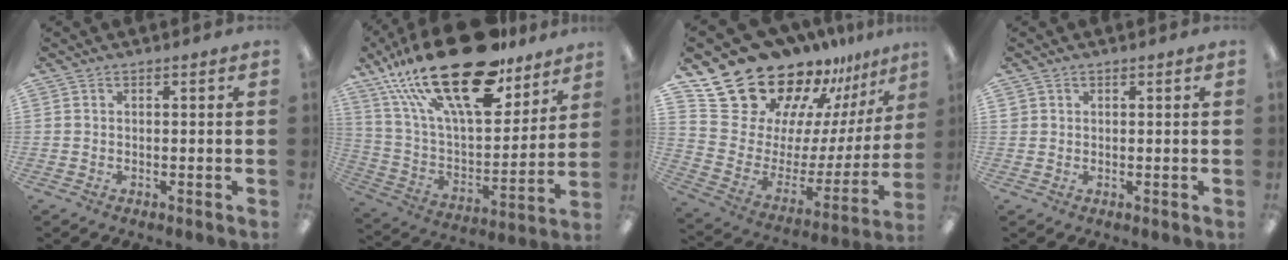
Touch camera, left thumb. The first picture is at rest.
{"total": 28.2, "force": [18.7, 10.6, 18.2], "torque": [-0.343, -0.118, 0.314]}
{"total": 22.0, "force": [18.7, 10.3, 5.5], "torque": [-0.096, -0.149, 0.354]}
{"total": 1.2, "force": [0.5, 1.0, 0.1], "torque": [-0.004, 0.003, 0.009]}